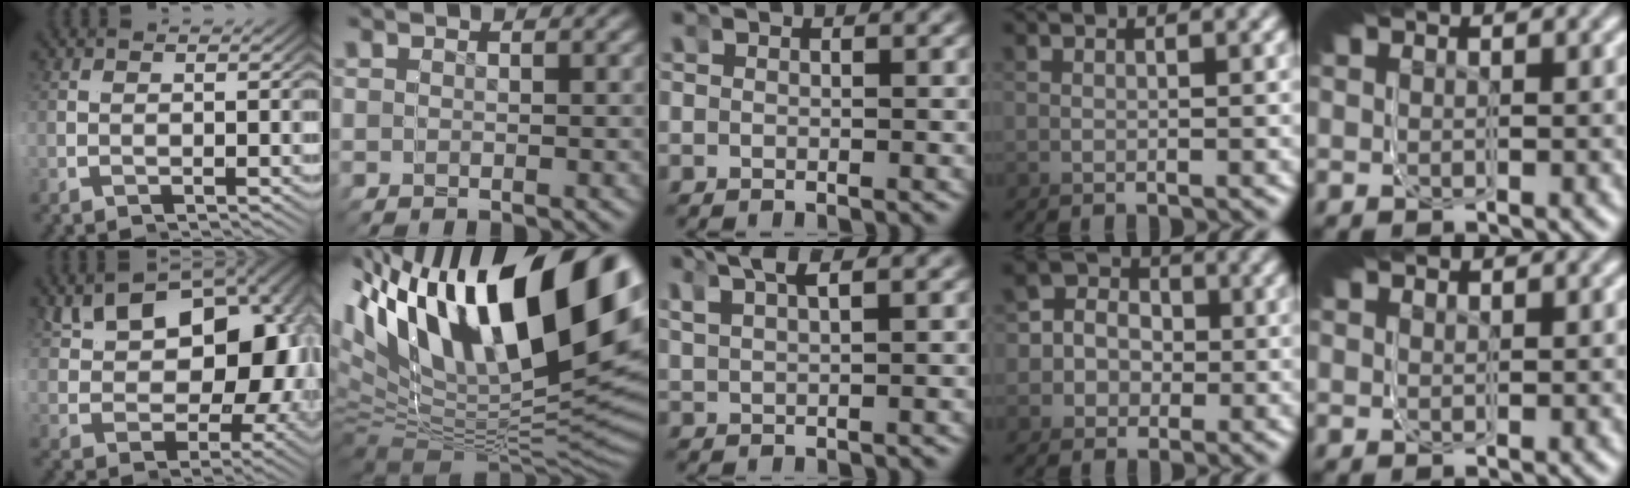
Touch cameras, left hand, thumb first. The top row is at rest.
{"thumb": {"total": 14.4, "force": [2.3, 8.2, 11.6], "torque": [-0.172, -0.003, 0.042]}, "index": {"total": 19.0, "force": [5.2, 10.6, 14.9], "torque": [-0.223, 0.023, 0.078]}, "middle": {"total": 3.6, "force": [2.9, 0.1, 2.2], "torque": [-0.034, 0.012, 0.056]}, "ring": {"total": 3.2, "force": [-0.3, 2.9, -1.3], "torque": [0.011, -0.010, -0.007]}, "little": {"total": 0.5, "force": [0.3, 0.4, 0.1], "torque": [-0.008, -0.003, 0.004]}}